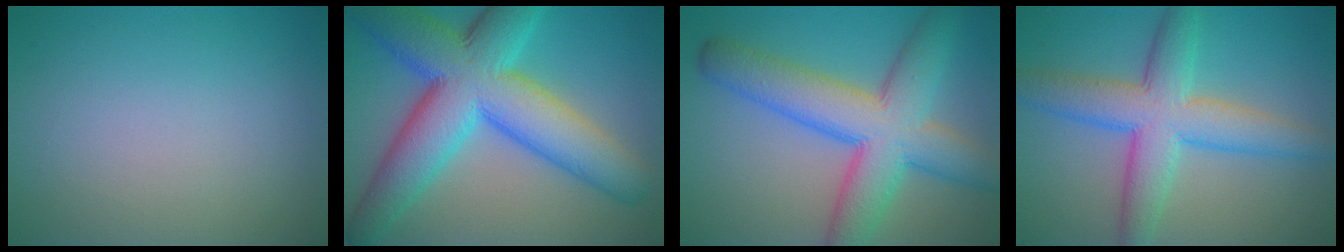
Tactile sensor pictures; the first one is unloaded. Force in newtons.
{"total": 12.9, "press": 12.9, "slide": 0.4}
{"total": 9.6, "press": 9.5, "slide": 0.3}
{"total": 7.5, "press": 7.5, "slide": 0.1}